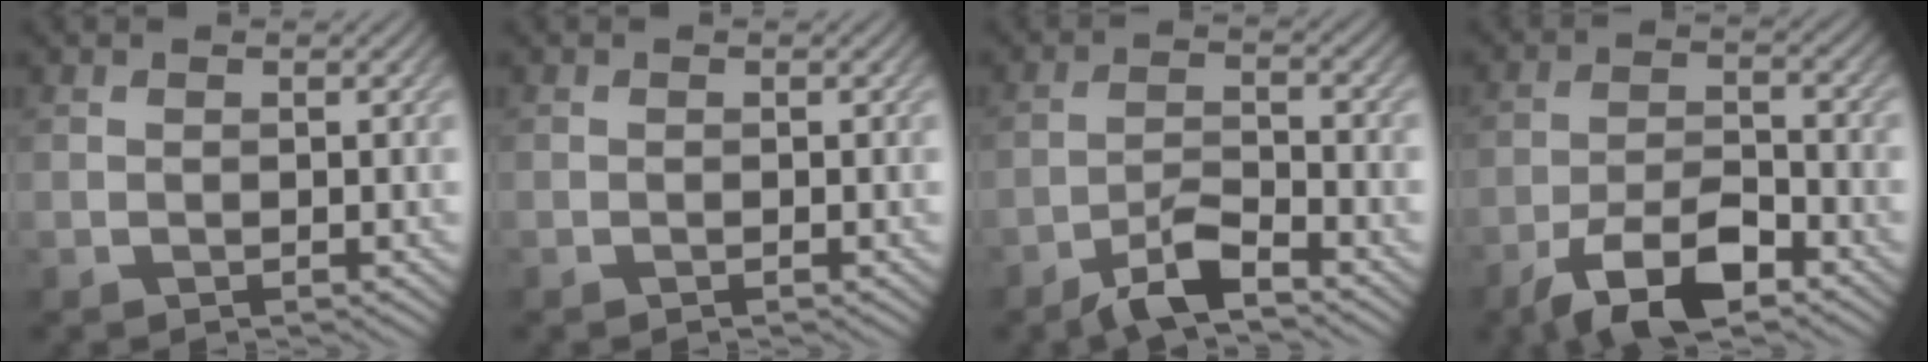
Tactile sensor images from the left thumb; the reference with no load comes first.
{"total": 0.0}
{"total": 5.6, "force": [-4.2, 1.2, 3.5], "torque": [-0.070, 0.003, -0.084]}
{"total": 8.2, "force": [-5.6, 2.7, 5.4], "torque": [-0.100, 0.002, -0.110]}